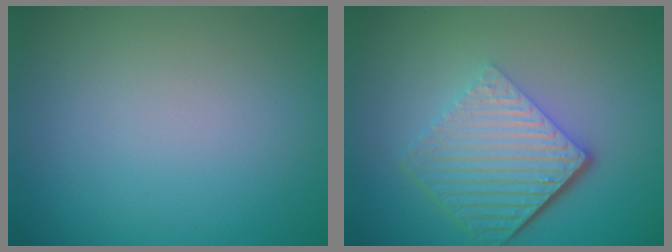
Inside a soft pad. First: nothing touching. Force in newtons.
{"total": 6.6, "press": 4.4, "slide": 4.9}